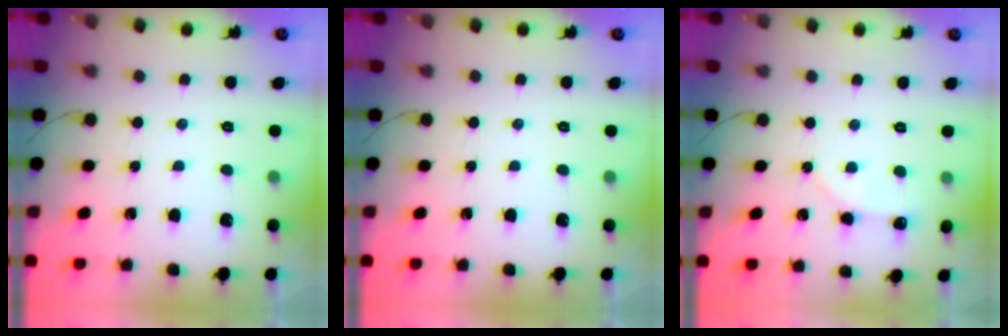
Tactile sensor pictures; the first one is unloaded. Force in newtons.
{"total": 0.0}
{"total": 3.9, "press": 3.8, "slide": 0.5}